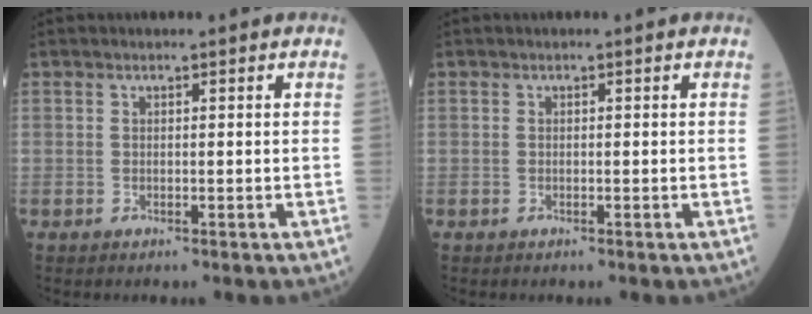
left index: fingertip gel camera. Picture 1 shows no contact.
{"total": 0.0}